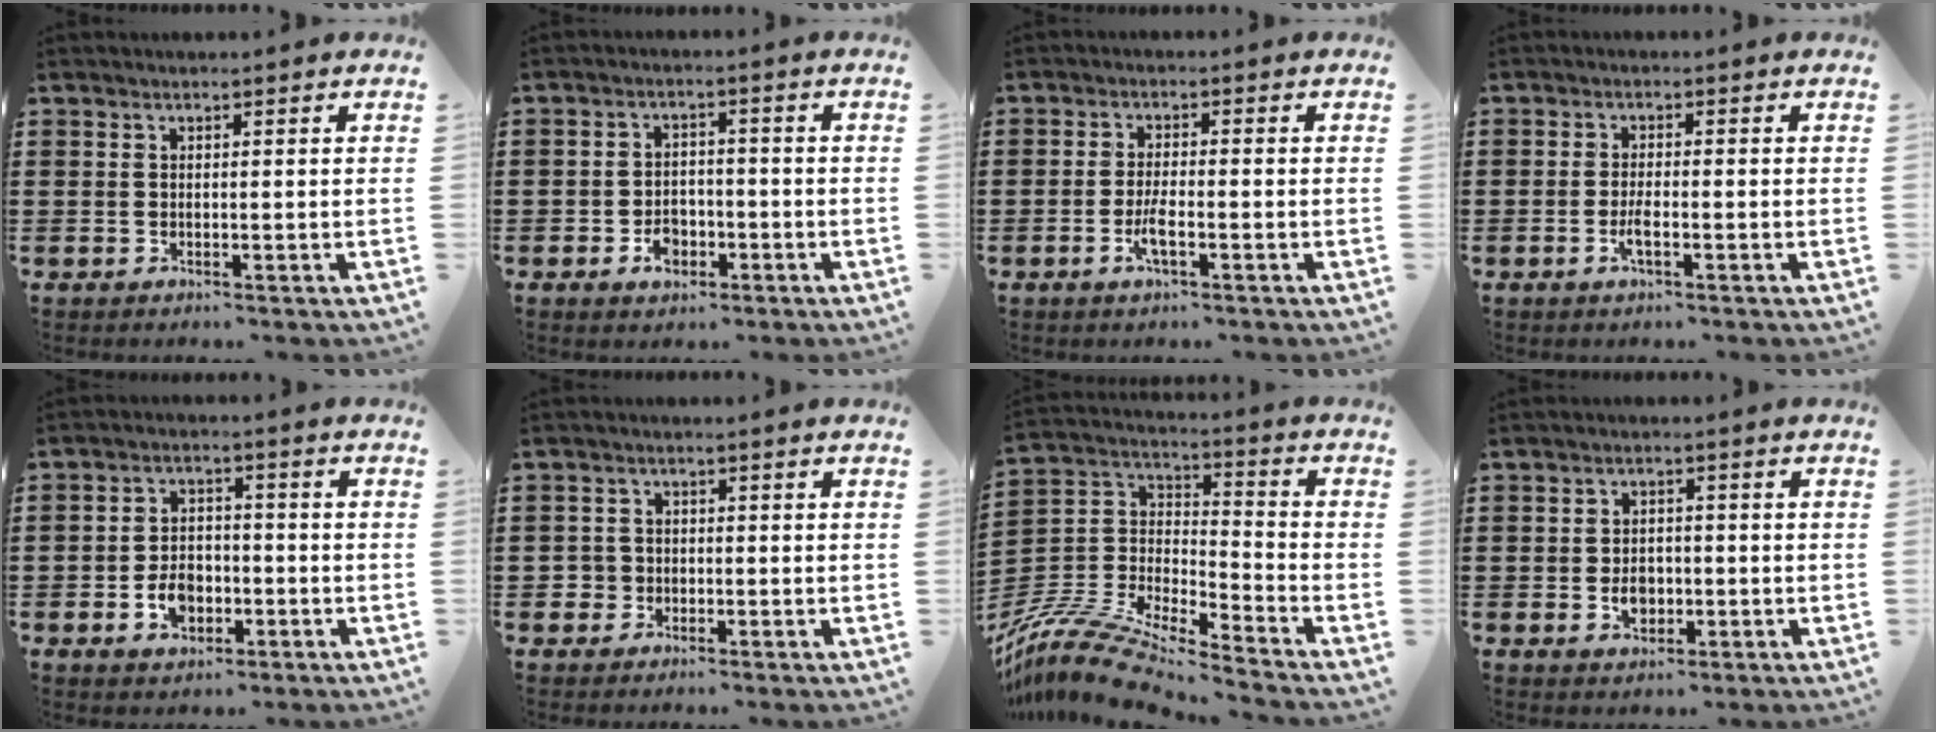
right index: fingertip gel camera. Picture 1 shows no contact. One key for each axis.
{"total": 3.6, "fx": -1.6, "fy": 2.5, "fz": 1.9, "tx": -0.037, "ty": 0.004, "tz": -0.031}
{"total": 3.2, "fx": -1.4, "fy": 0.6, "fz": 2.8, "tx": -0.060, "ty": -0.005, "tz": -0.029}
{"total": 2.4, "fx": -1.0, "fy": 0.4, "fz": 2.1, "tx": -0.044, "ty": -0.003, "tz": -0.020}
{"total": 4.7, "fx": -1.7, "fy": 3.5, "fz": 2.7, "tx": -0.052, "ty": 0.003, "tz": -0.035}
{"total": 2.4, "fx": -1.1, "fy": 2.1, "fz": 0.3, "tx": -0.016, "ty": 0.002, "tz": -0.025}
{"total": 12.0, "fx": -11.0, "fy": 1.4, "fz": 4.4, "tx": -0.113, "ty": 0.010, "tz": -0.230}
{"total": 3.5, "fx": -0.8, "fy": 2.7, "fz": 2.1, "tx": -0.036, "ty": 0.000, "tz": -0.017}